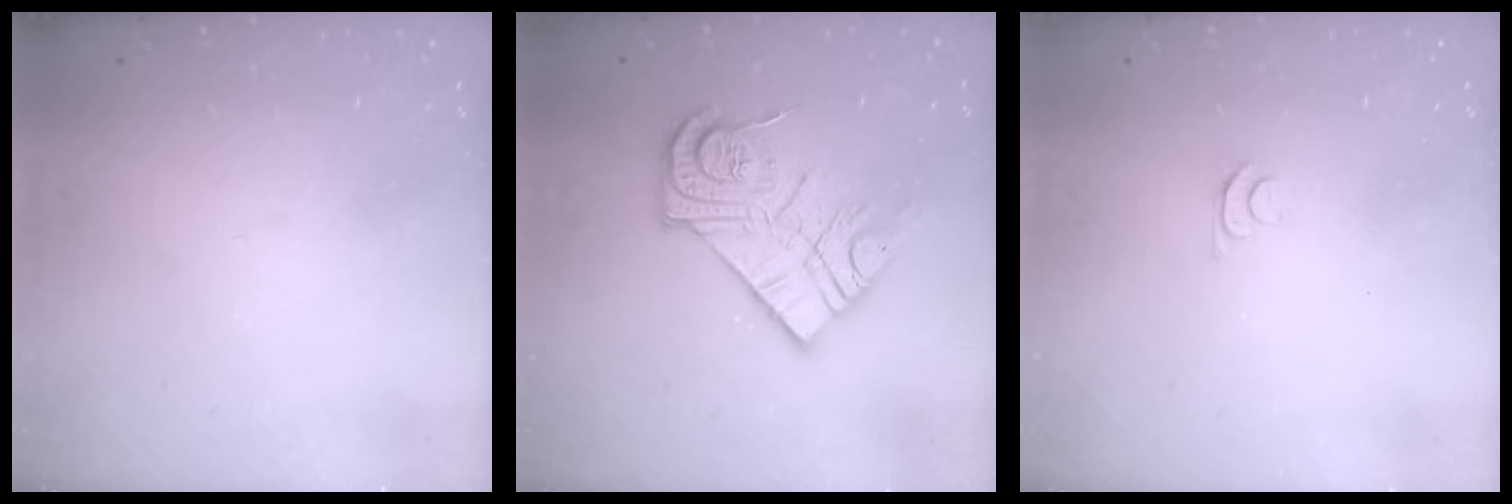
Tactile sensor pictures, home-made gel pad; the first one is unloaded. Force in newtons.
{"total": 16.3, "press": 16.2, "slide": 1.1}
{"total": 4.4, "press": 4.3, "slide": 0.6}